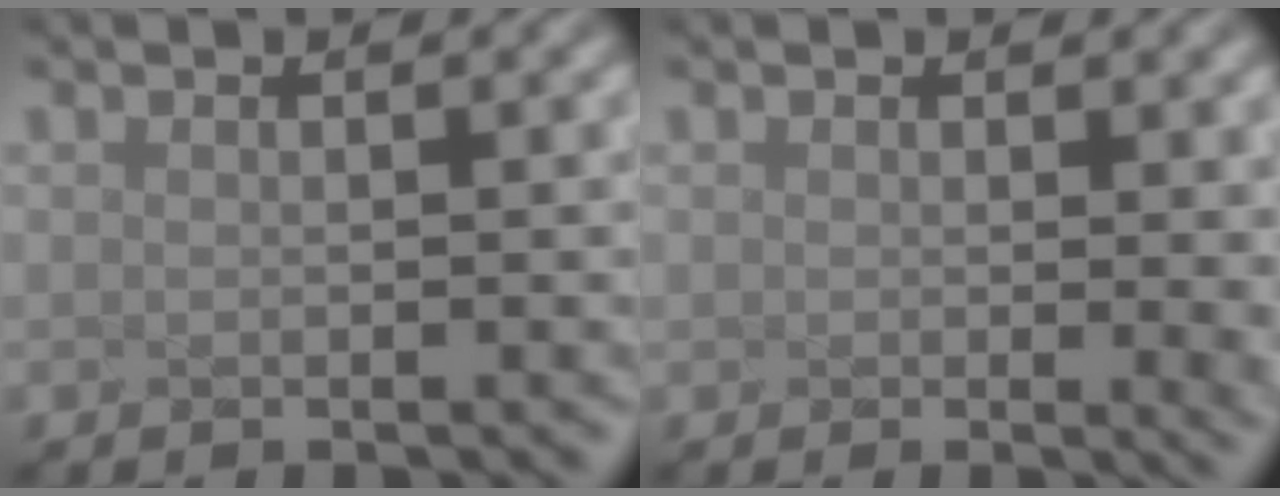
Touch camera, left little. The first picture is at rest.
{"total": 2.8, "force": [0.9, 0.8, 2.6], "torque": [-0.031, 0.003, 0.032]}